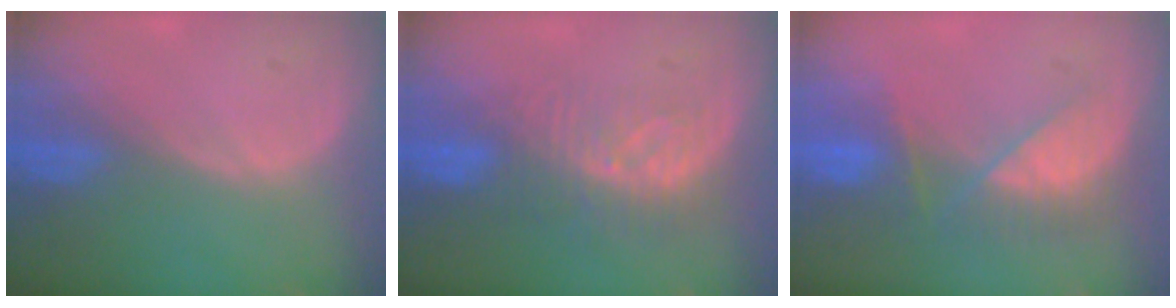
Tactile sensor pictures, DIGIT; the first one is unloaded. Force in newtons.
{"total": 8.3, "press": 7.3, "slide": 3.9}
{"total": 7.7, "press": 7.0, "slide": 3.2}